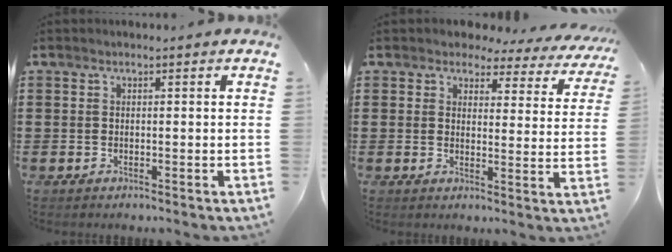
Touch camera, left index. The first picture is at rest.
{"total": 3.6, "force": [3.2, 1.3, 0.8], "torque": [-0.036, -0.013, 0.055]}